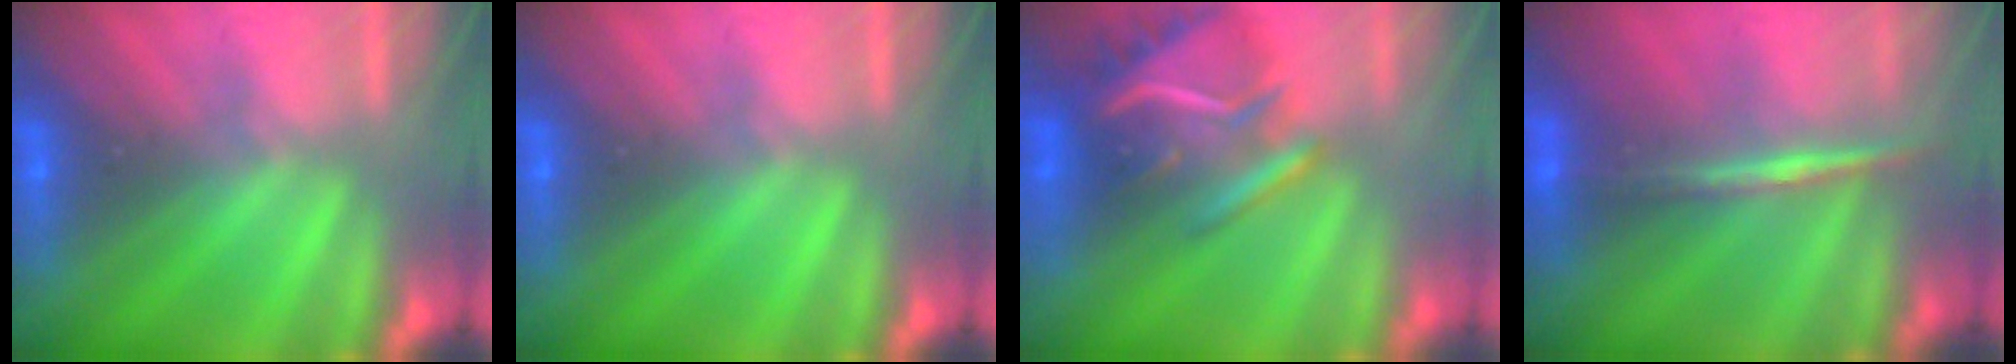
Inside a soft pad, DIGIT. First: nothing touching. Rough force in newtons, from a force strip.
{"total": 0.0}
{"total": 6.8}
{"total": 1.9}